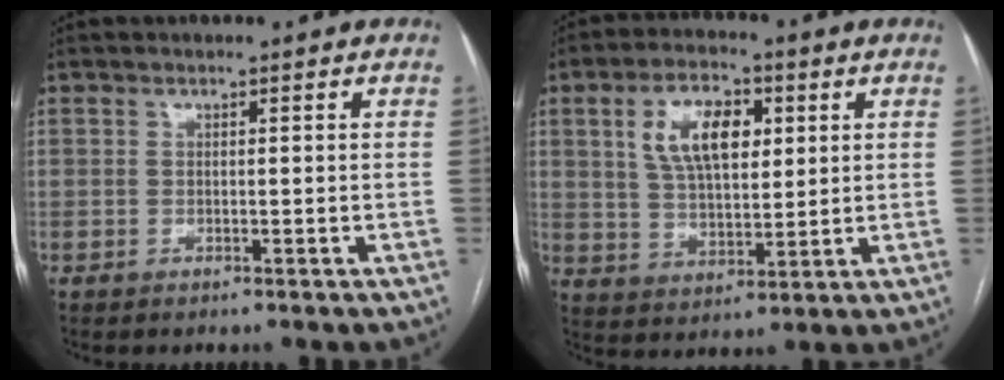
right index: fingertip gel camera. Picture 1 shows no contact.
{"total": 10.5, "force": [3.5, 5.2, 8.5], "torque": [-0.161, 0.018, 0.066]}